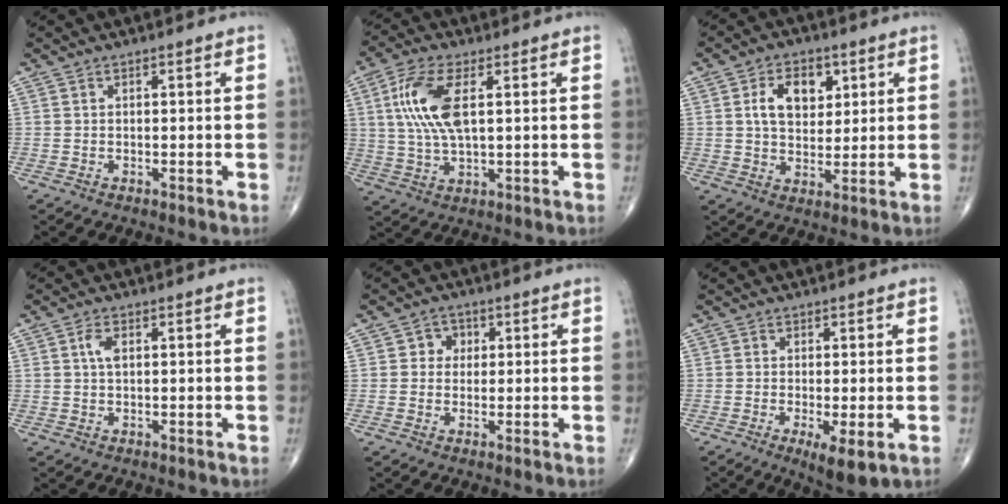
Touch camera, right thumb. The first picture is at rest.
{"total": 11.1, "force": [2.6, 4.6, 9.8], "torque": [-0.218, 0.000, 0.053]}
{"total": 9.0, "force": [2.9, 5.9, 6.2], "torque": [-0.075, -0.010, 0.049]}
{"total": 2.6, "force": [0.7, 1.3, 2.1], "torque": [-0.042, 0.004, 0.012]}
{"total": 3.2, "force": [0.6, 2.9, 1.1], "torque": [0.007, 0.004, 0.002]}
{"total": 6.0, "force": [-2.0, 1.6, 5.4], "torque": [-0.091, -0.018, -0.030]}